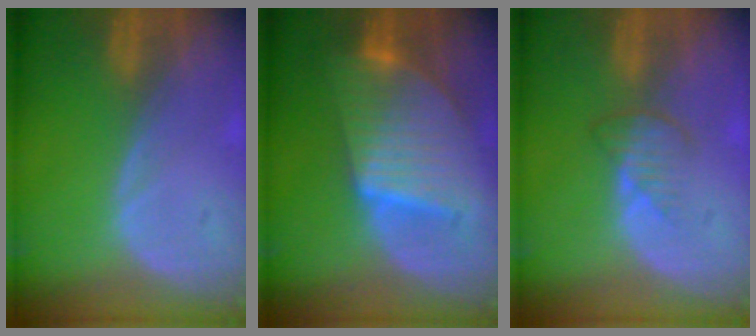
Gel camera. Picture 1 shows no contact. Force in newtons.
{"total": 10.1, "press": 10.1, "slide": 0.7}
{"total": 3.0, "press": 2.8, "slide": 1.1}